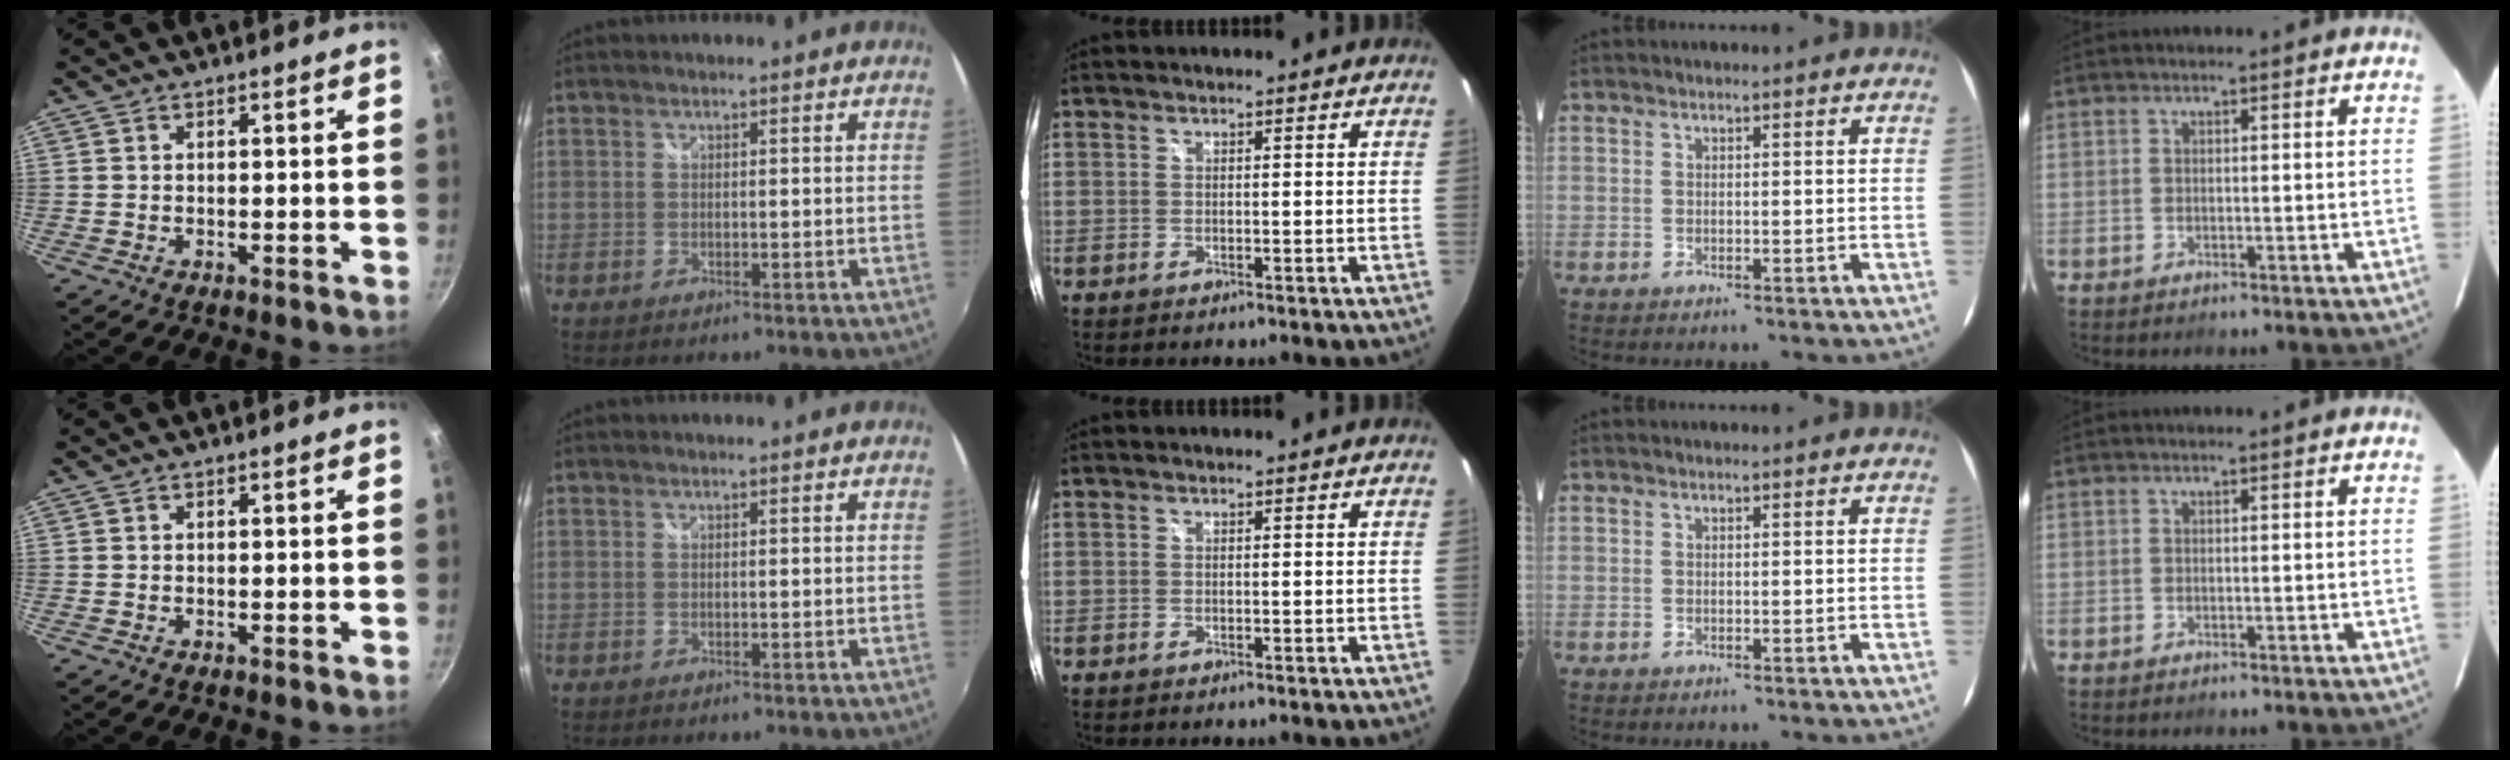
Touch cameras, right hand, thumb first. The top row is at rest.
{}